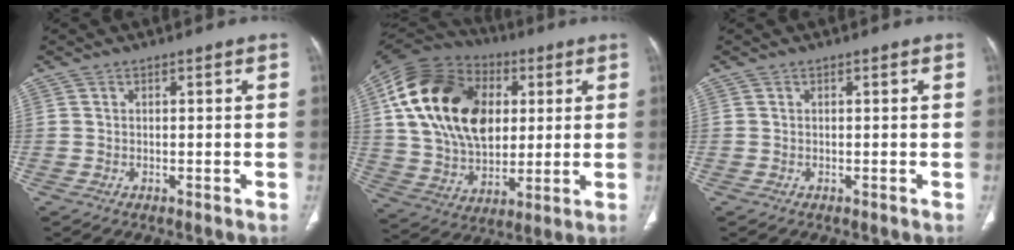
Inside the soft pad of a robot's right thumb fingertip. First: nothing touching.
{"total": 26.7, "force": [5.7, 18.0, 18.8], "torque": [-0.338, 0.003, 0.100]}
{"total": 0.0}